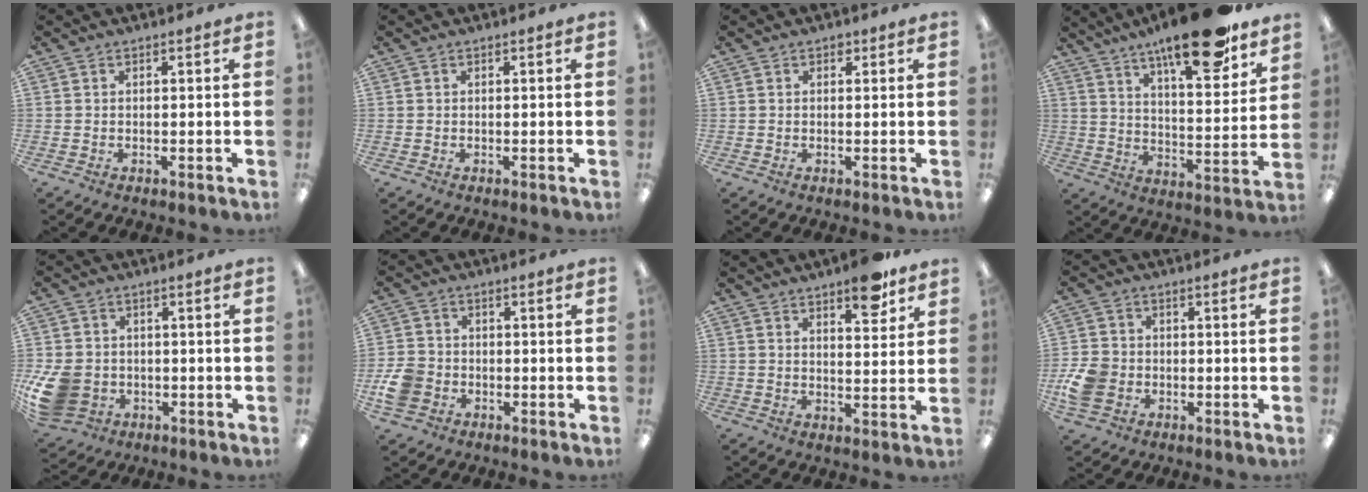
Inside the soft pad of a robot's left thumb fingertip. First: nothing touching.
{"total": 0.0}
{"total": 1.0, "force": [0.5, 0.7, 0.4], "torque": [0.000, 0.001, 0.008]}
{"total": 19.6, "force": [14.8, 5.0, 11.9], "torque": [-0.179, -0.092, 0.238]}
{"total": 10.7, "force": [-3.0, 8.5, 5.8], "torque": [-0.135, 0.015, -0.051]}
{"total": 6.2, "force": [-2.3, 5.0, 2.8], "torque": [-0.065, 0.016, -0.041]}
{"total": 8.3, "force": [6.0, 2.7, 5.0], "torque": [-0.056, -0.035, 0.096]}
{"total": 7.5, "force": [-2.2, 6.0, 3.9], "torque": [-0.096, 0.013, -0.040]}